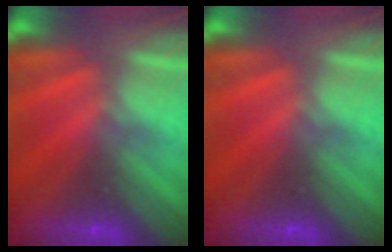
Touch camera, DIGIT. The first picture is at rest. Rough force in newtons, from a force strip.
{"total": 0.0}